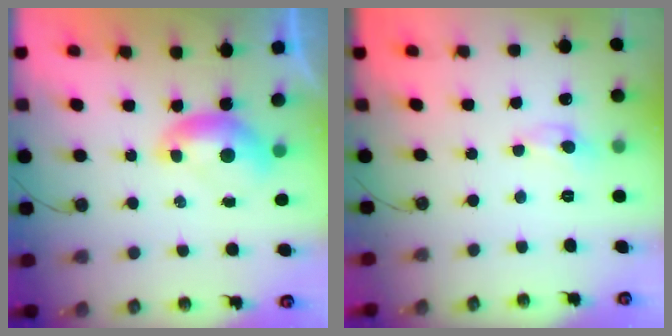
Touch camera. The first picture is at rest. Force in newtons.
{"total": 0.0}